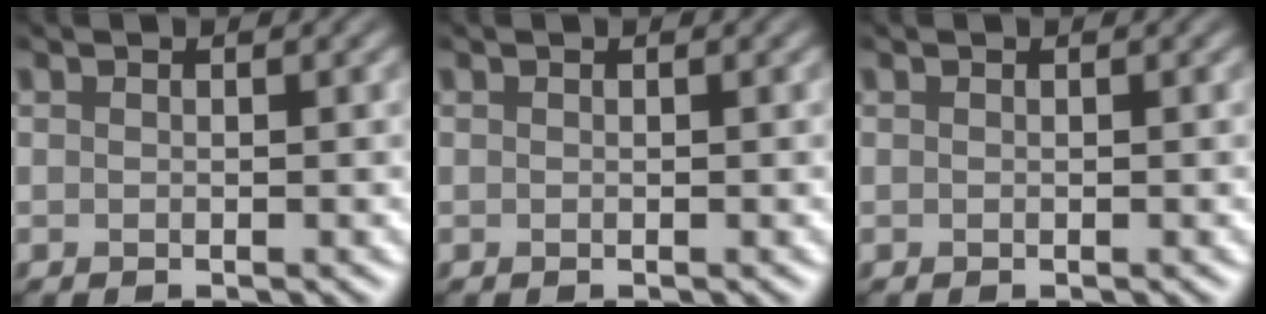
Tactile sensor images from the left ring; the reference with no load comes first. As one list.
[{"total": 0.0}, {"total": 0.0}]